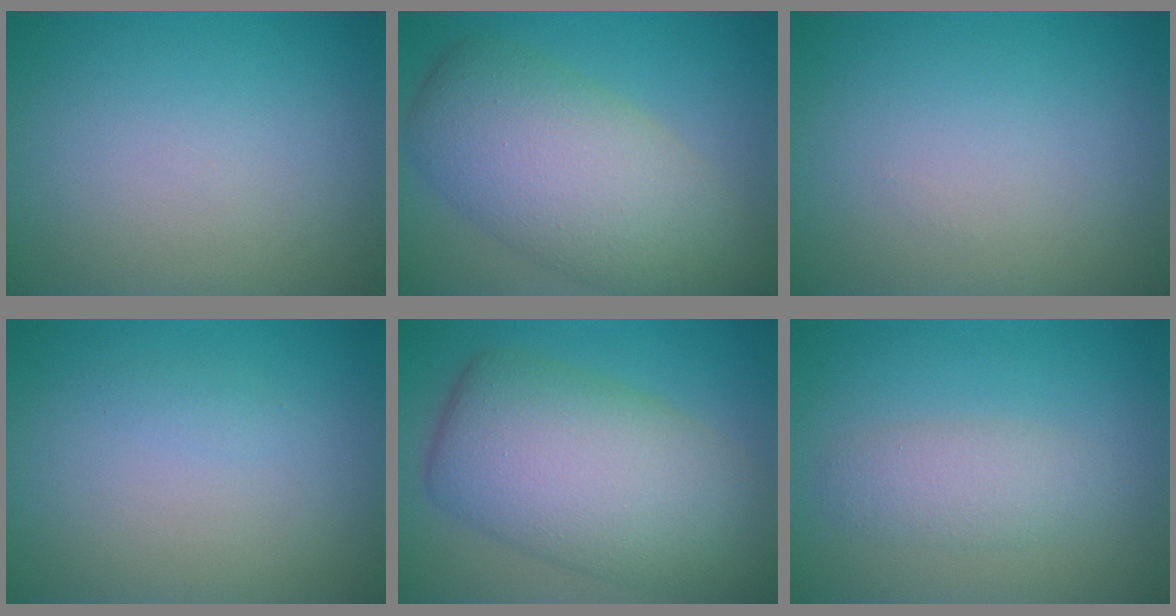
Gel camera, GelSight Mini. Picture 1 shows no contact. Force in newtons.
{"total": 9.5, "press": 9.5, "slide": 0.7}
{"total": 0.0}
{"total": 0.6, "press": 0.6, "slide": 0.0}
{"total": 10.7, "press": 10.7, "slide": 0.3}
{"total": 2.6, "press": 2.6, "slide": 0.2}